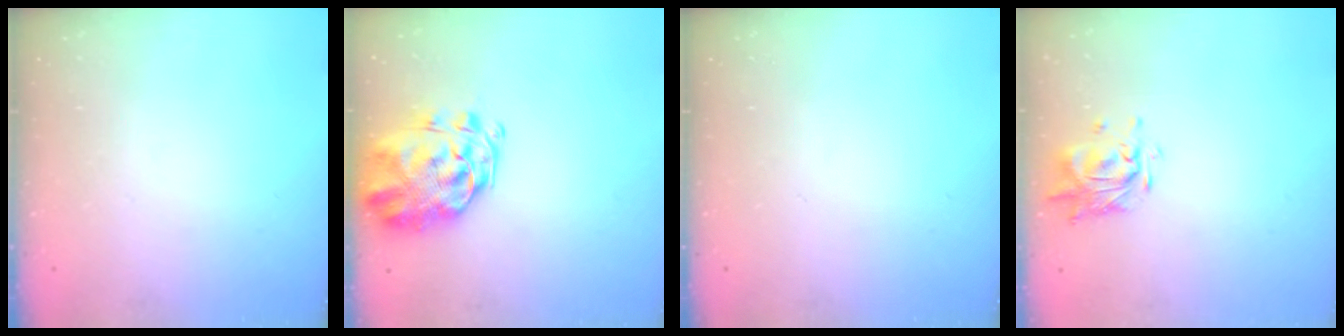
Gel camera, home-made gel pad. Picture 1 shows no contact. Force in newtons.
{"total": 3.8, "press": 3.6, "slide": 1.2}
{"total": 0.0}
{"total": 1.5, "press": 1.5, "slide": 0.1}